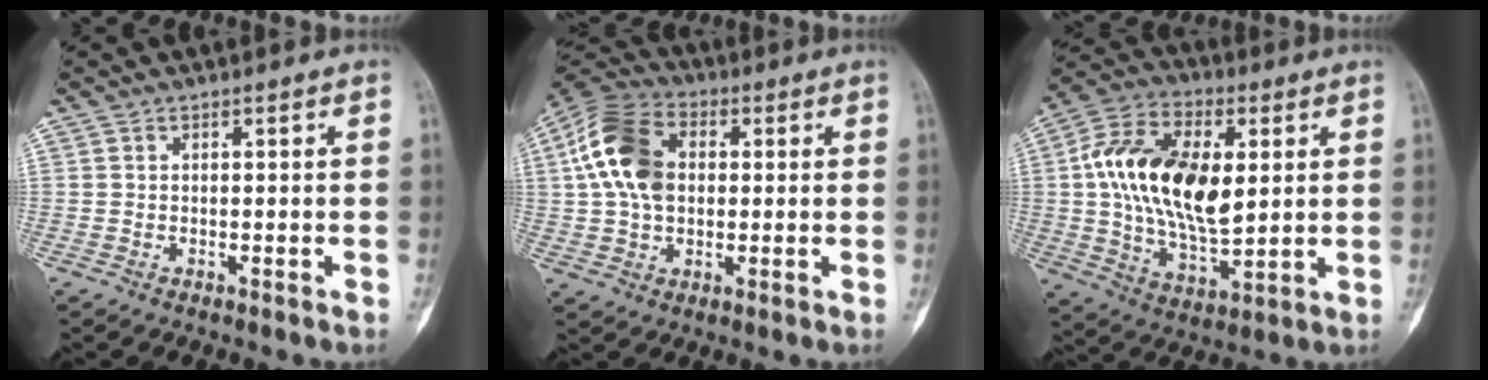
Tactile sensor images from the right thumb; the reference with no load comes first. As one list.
[{"total": 13.9, "force": [2.1, 9.4, 10.0], "torque": [-0.183, 0.018, 0.029]}, {"total": 20.7, "force": [3.3, 11.3, 17.0], "torque": [-0.302, -0.005, 0.055]}]